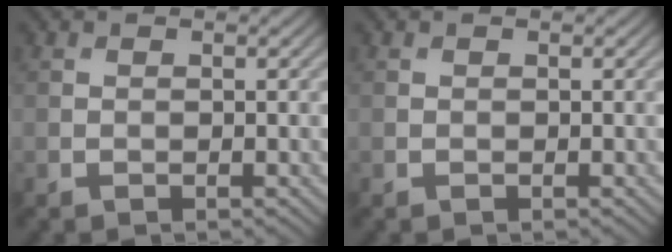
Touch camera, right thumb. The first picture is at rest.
{"total": 0.0}